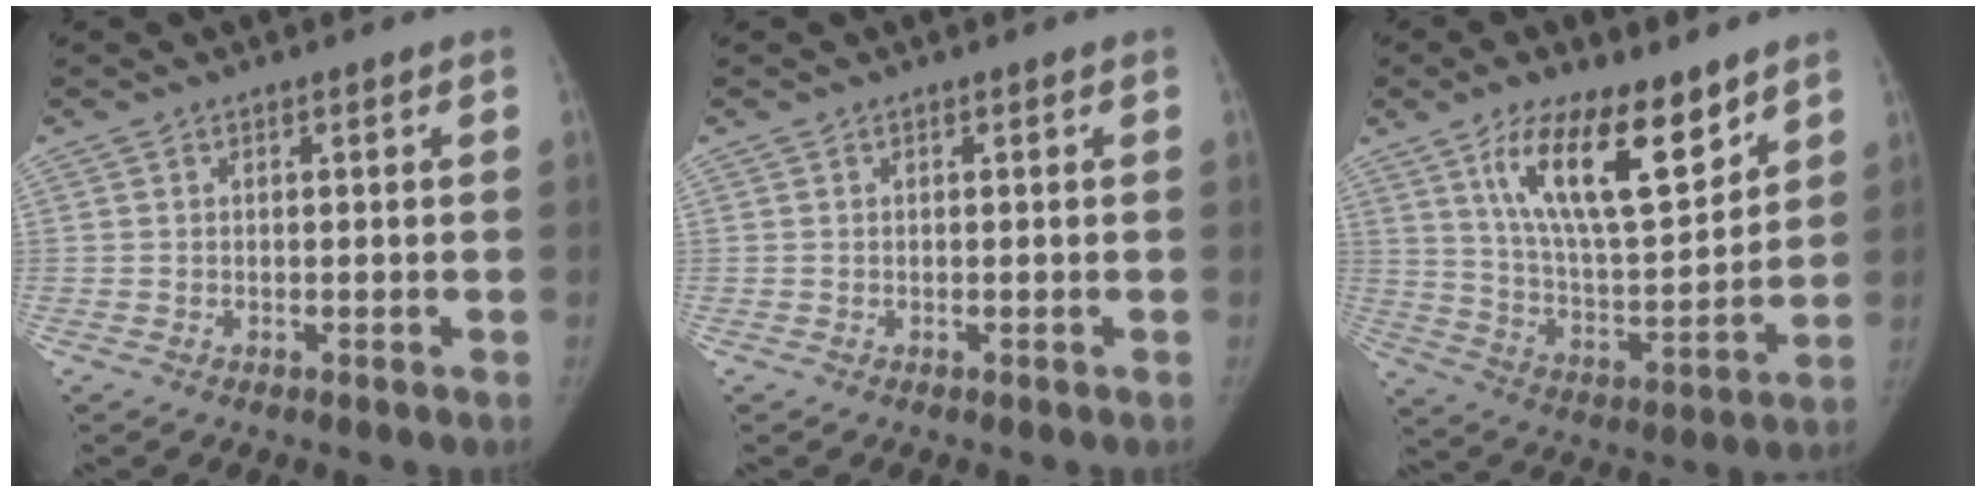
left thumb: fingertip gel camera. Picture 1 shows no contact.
{"total": 0.0}
{"total": 18.1, "force": [10.8, 6.5, 13.0], "torque": [-0.185, -0.063, 0.201]}